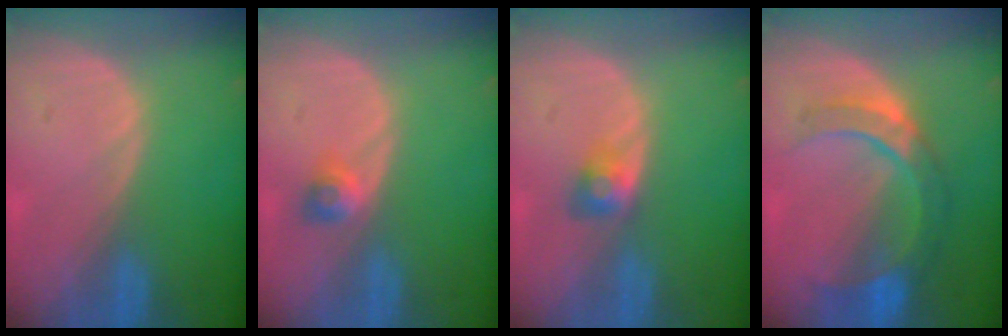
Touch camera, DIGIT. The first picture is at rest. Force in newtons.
{"total": 2.5, "press": 2.2, "slide": 1.3}
{"total": 2.8, "press": 2.6, "slide": 1.2}
{"total": 7.4, "press": 7.3, "slide": 1.0}